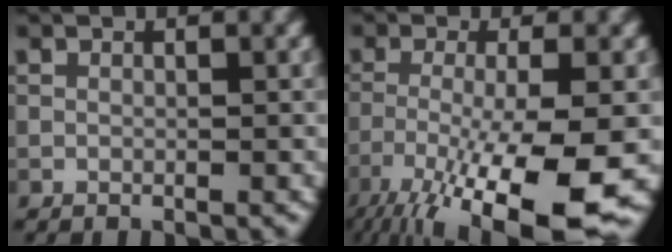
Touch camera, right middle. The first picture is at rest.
{"total": 12.1, "force": [-6.3, 2.5, 10.0], "torque": [-0.179, -0.022, -0.100]}